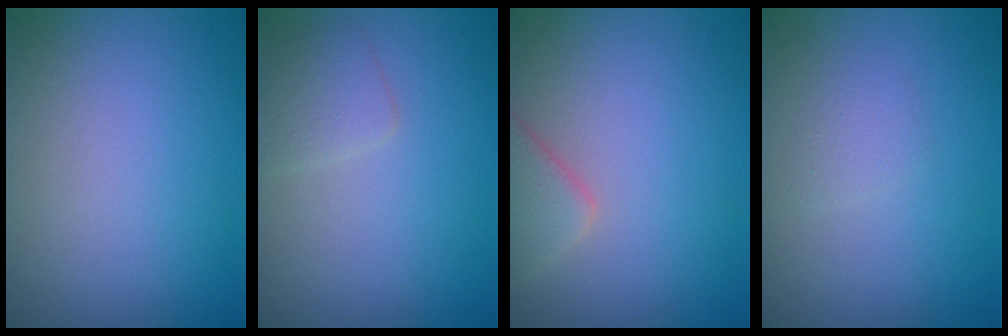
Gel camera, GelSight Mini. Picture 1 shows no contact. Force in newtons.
{"total": 1.7, "press": 1.7, "slide": 0.0}
{"total": 2.8, "press": 2.8, "slide": 0.1}
{"total": 0.9, "press": 0.9, "slide": 0.1}